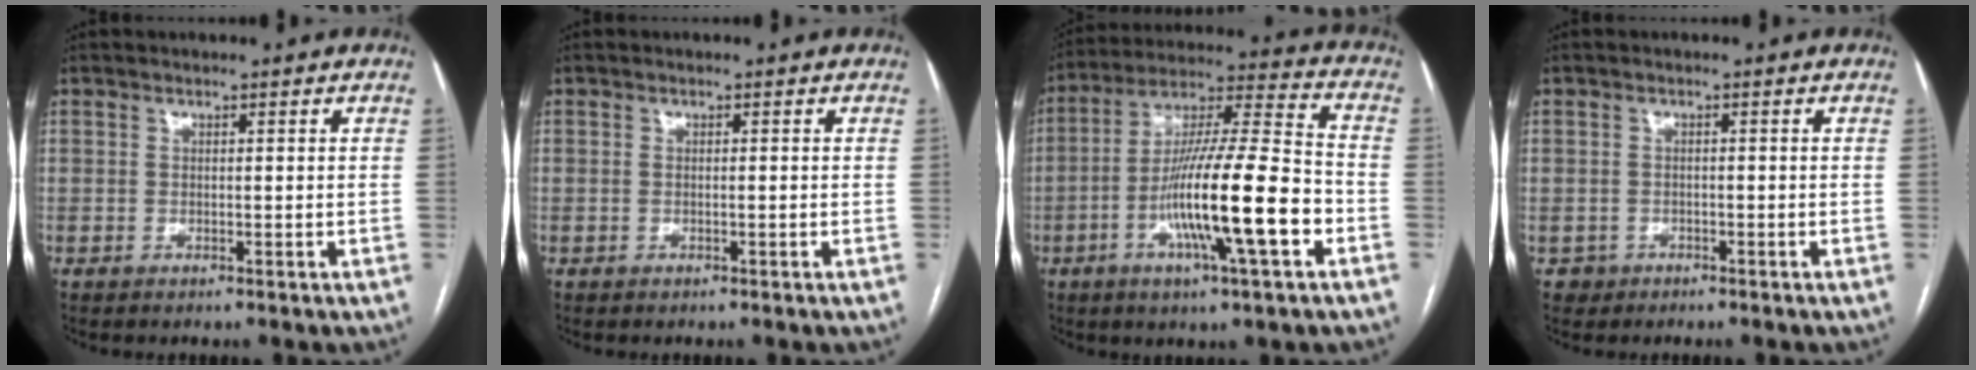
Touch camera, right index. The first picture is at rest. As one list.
[{"total": 0.6, "force": [-0.1, 0.1, 0.6], "torque": [-0.012, 0.000, 0.001]}, {"total": 18.3, "force": [-5.8, 1.0, 17.4], "torque": [-0.303, -0.005, -0.099]}, {"total": 2.0, "force": [-1.0, 1.7, -0.3], "torque": [0.004, 0.010, -0.019]}]